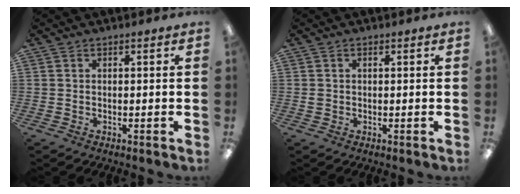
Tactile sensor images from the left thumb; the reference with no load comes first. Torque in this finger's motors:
{"motor_torque": [0.13, 0.38, 0.11, 0.11, -0.05]}